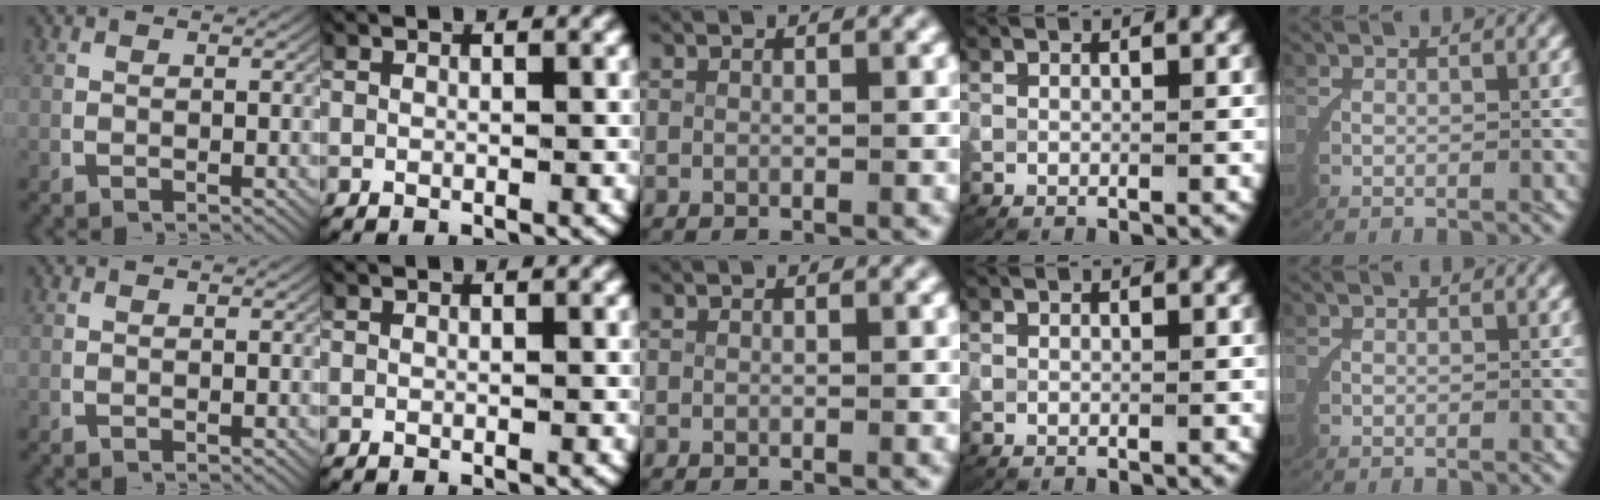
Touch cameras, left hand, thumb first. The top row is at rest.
{"middle": {"total": 0.6, "force": [-0.1, -0.6, -0.2], "torque": [0.003, -0.011, 0.007]}}